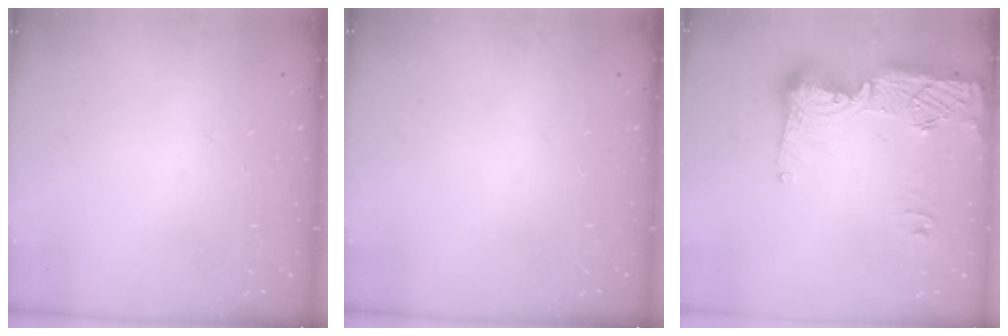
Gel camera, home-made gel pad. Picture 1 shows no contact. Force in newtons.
{"total": 0.0}
{"total": 16.5, "press": 16.5, "slide": 1.1}